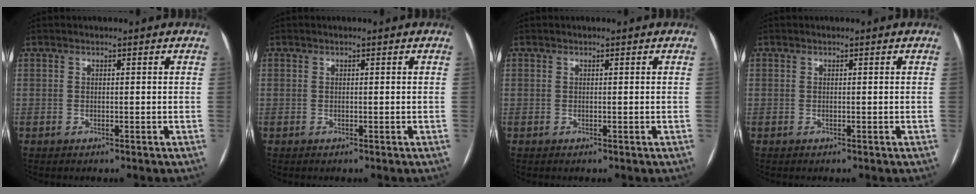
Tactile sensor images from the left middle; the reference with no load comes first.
{"total": 0.0}
{"total": 0.0}
{"total": 0.0}